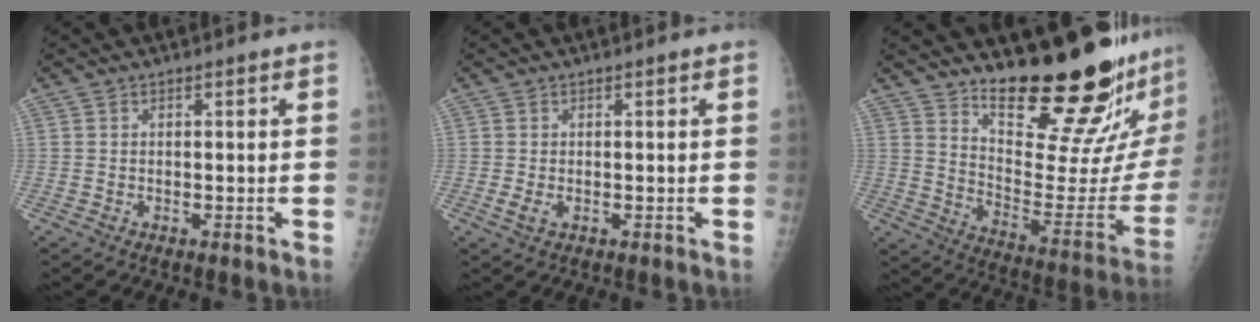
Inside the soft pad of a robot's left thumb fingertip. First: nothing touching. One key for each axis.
{"total": 1.9, "fx": -0.1, "fy": 0.9, "fz": 1.6, "tx": -0.036, "ty": 0.004, "tz": 0.004}
{"total": 23.8, "fx": 20.2, "fy": 3.7, "fz": 12.0, "tx": -0.147, "ty": -0.187, "tz": 0.290}